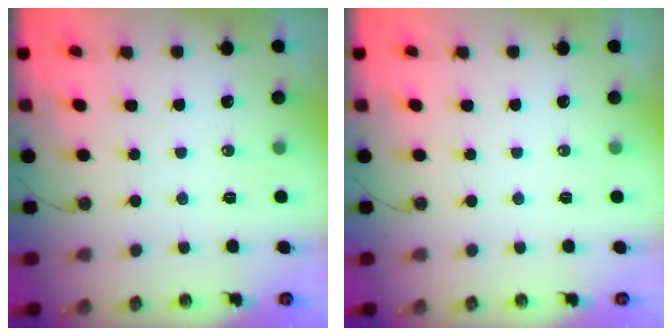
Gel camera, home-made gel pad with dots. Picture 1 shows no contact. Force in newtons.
{"total": 0.0}